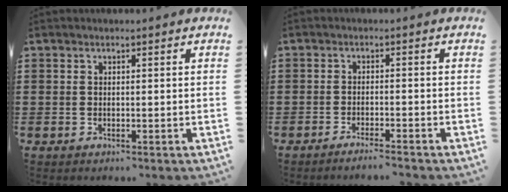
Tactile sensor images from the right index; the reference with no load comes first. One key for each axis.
{"total": 2.0, "fx": -1.9, "fy": -0.3, "fz": 0.6, "tx": -0.010, "ty": 0.001, "tz": -0.038}